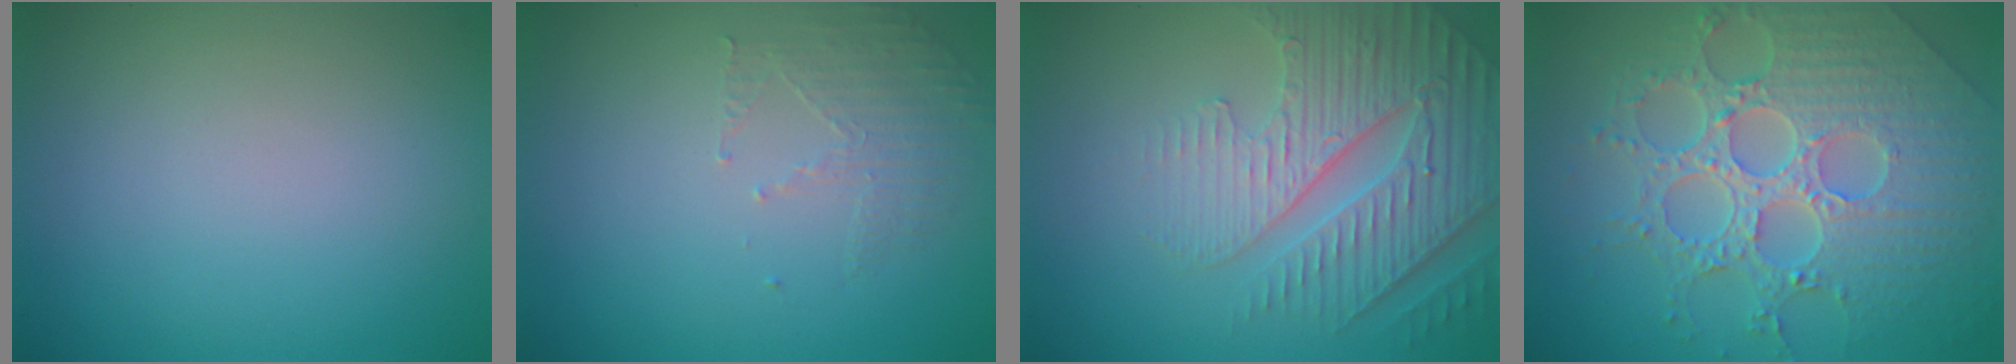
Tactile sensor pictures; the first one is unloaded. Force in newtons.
{"total": 1.6, "press": 0.7, "slide": 1.4}
{"total": 5.5, "press": 4.8, "slide": 2.7}
{"total": 8.5, "press": 6.2, "slide": 5.8}